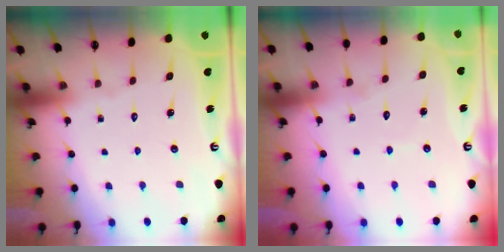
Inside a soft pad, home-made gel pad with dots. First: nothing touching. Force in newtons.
{"total": 3.9, "press": 3.9, "slide": 0.3}